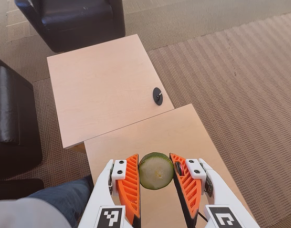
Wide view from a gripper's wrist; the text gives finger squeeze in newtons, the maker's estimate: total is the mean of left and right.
{"total": 10.7, "left": 11.2, "right": 10.2}